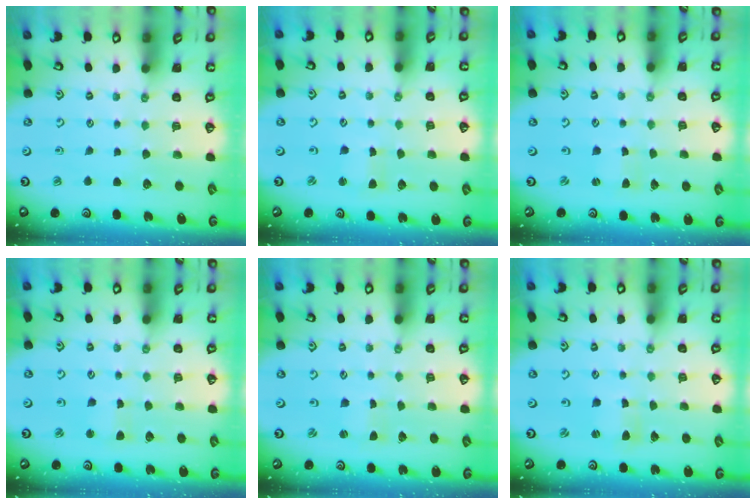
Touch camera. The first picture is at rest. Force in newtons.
{"total": 1.7, "press": 1.6, "slide": 0.2}
{"total": 0.8, "press": 0.8, "slide": 0.2}
{"total": 2.9, "press": 2.9, "slide": 0.3}
{"total": 0.7, "press": 0.7, "slide": 0.0}
{"total": 1.6, "press": 1.6, "slide": 0.3}